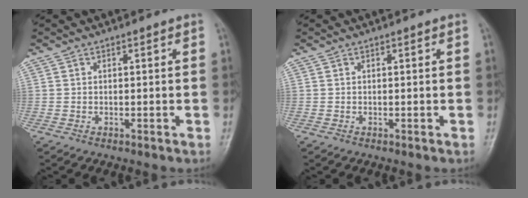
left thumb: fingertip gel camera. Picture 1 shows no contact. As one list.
[{"total": 0.0}]